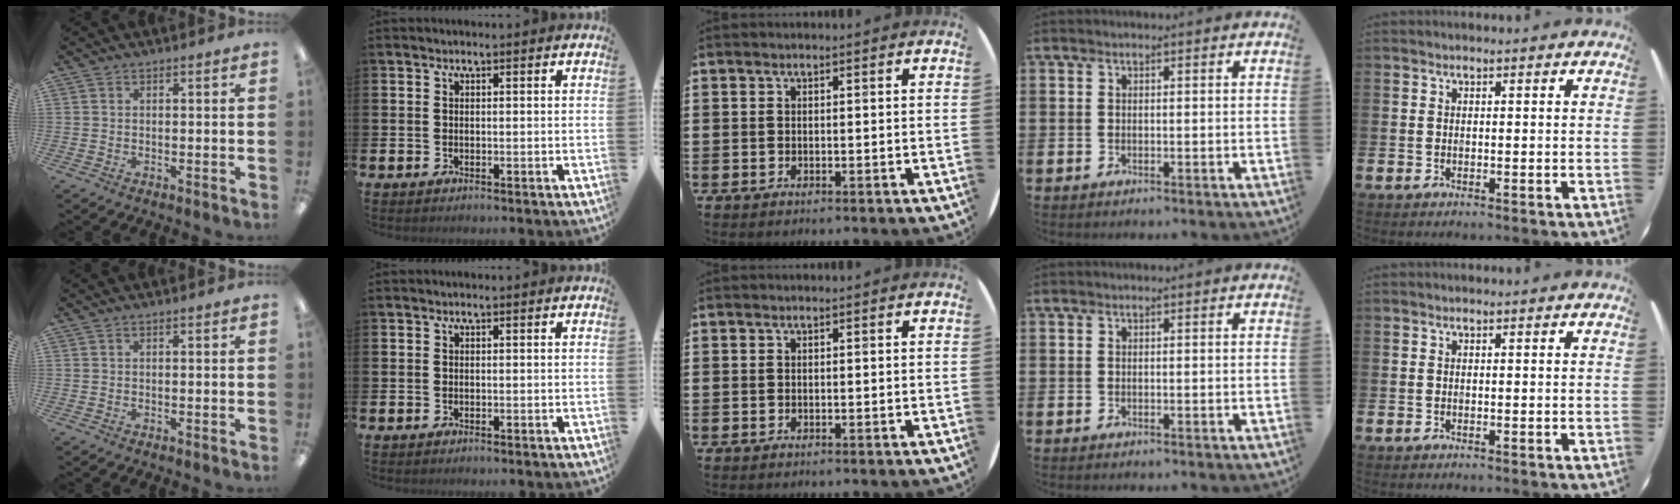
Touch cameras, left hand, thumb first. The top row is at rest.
{}